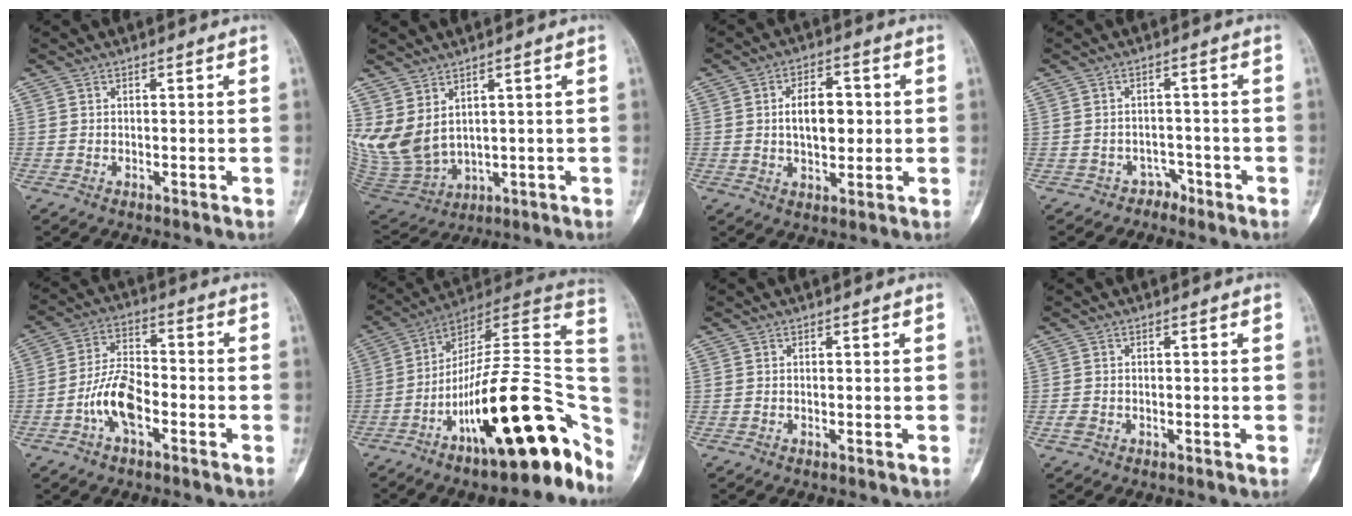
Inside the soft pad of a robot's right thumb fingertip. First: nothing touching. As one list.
[{"total": 11.2, "force": [3.3, 7.1, 7.9], "torque": [-0.157, -0.018, 0.093]}, {"total": 8.5, "force": [0.7, 4.9, 6.9], "torque": [-0.084, 0.005, 0.011]}, {"total": 2.7, "force": [-1.9, 1.8, -0.4], "torque": [0.016, 0.022, -0.031]}, {"total": 9.5, "force": [-3.5, 4.7, 7.4], "torque": [-0.138, 0.032, -0.072]}, {"total": 27.6, "force": [-11.2, 9.0, 23.6], "torque": [-0.271, 0.088, -0.168]}, {"total": 0.0}, {"total": 1.3, "force": [-0.6, 0.9, 0.6], "torque": [-0.015, 0.004, -0.014]}]